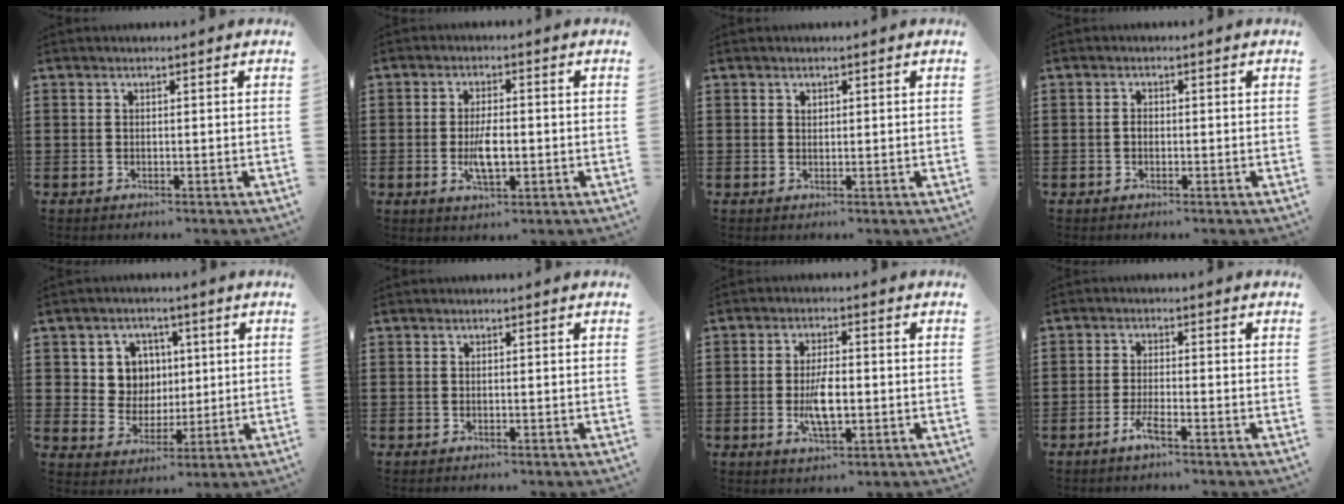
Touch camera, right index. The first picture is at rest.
{"total": 5.1, "force": [-0.9, 1.9, 4.7], "torque": [-0.095, -0.002, -0.018]}
{"total": 0.7, "force": [0.4, 0.5, 0.2], "torque": [-0.006, 0.001, 0.008]}
{"total": 1.1, "force": [-0.3, 0.7, 0.8], "torque": [-0.018, 0.000, -0.006]}
{"total": 6.6, "force": [2.0, 6.0, 1.9], "torque": [-0.061, 0.011, 0.036]}
{"total": 0.0}
{"total": 6.0, "force": [-0.9, 2.3, 5.4], "torque": [-0.108, -0.002, -0.019]}
{"total": 2.9, "force": [-1.9, 0.5, 2.2], "torque": [-0.059, -0.007, -0.040]}